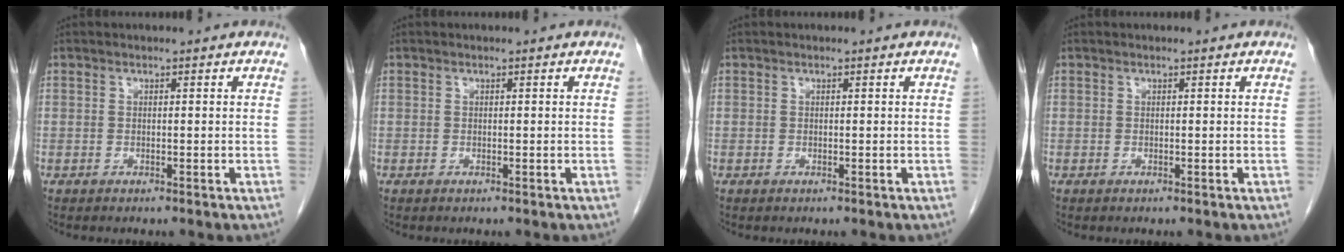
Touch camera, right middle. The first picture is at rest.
{"total": 0.0}
{"total": 0.0}
{"total": 0.0}